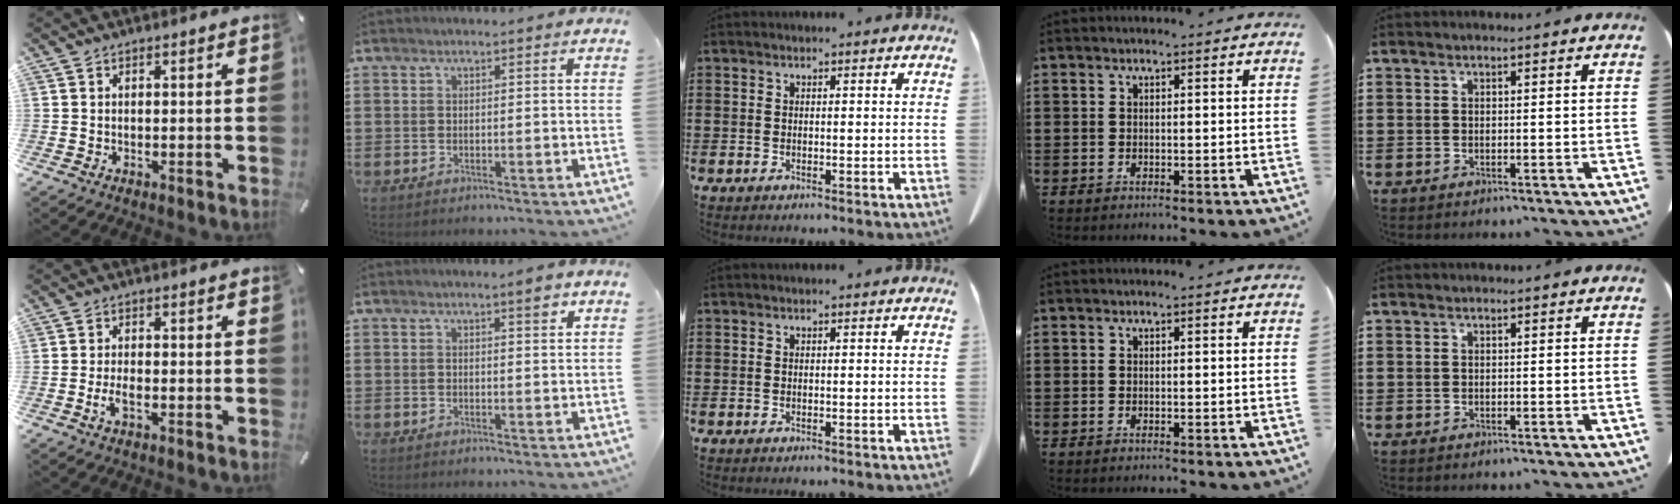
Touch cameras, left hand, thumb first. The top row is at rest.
{"thumb": {"total": 3.2, "force": [-1.2, 1.3, 2.7], "torque": [-0.067, -0.003, -0.026]}, "index": {"total": 2.5, "force": [1.6, 0.3, 1.9], "torque": [-0.023, -0.002, 0.023]}}